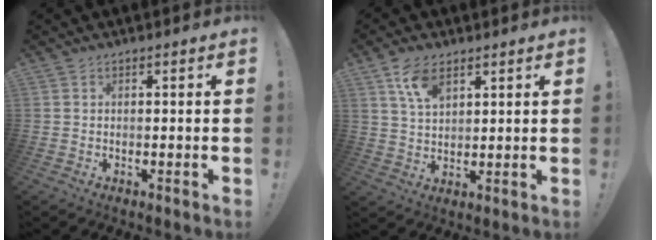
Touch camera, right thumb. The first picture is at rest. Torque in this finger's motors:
{"motor_torque": [-0.22, 0.30, 0.33, -0.26, 0.17]}